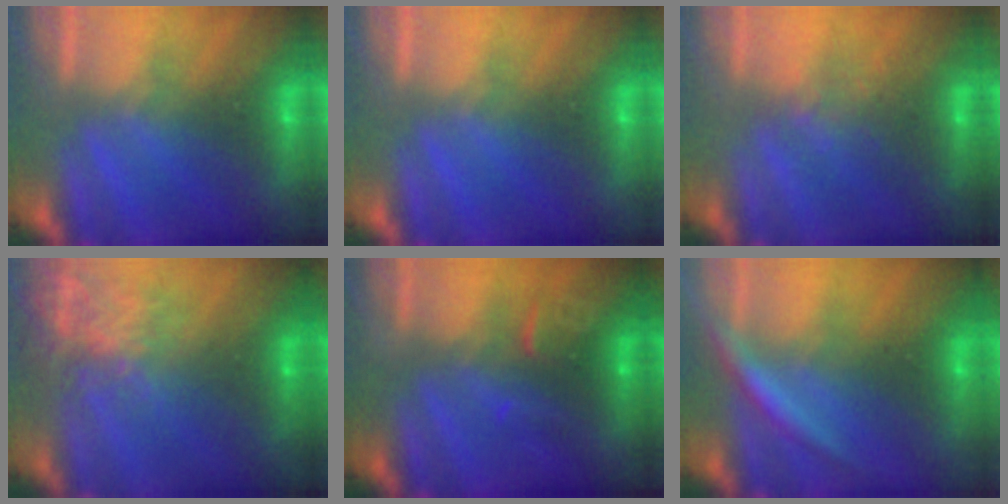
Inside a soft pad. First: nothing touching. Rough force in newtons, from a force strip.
{"total": 0.0}
{"total": 3.9}
{"total": 8.3}
{"total": 3.6}
{"total": 3.4}